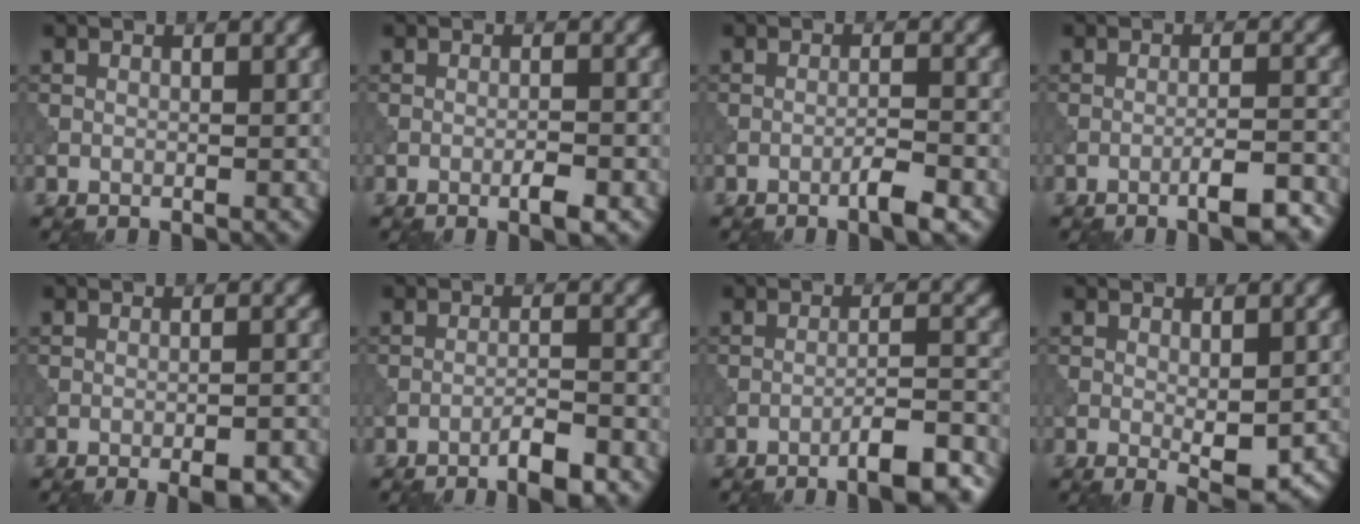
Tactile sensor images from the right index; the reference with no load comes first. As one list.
[{"total": 1.9, "force": [-1.0, 0.2, 1.6], "torque": [-0.026, 0.005, -0.017]}, {"total": 2.3, "force": [-1.3, 0.1, 1.9], "torque": [-0.031, 0.008, -0.027]}, {"total": 4.6, "force": [-2.8, 0.9, 3.5], "torque": [-0.052, 0.008, -0.042]}, {"total": 4.3, "force": [-3.0, 1.1, 2.9], "torque": [-0.047, 0.009, -0.035]}, {"total": 3.0, "force": [-2.1, 0.3, 2.1], "torque": [-0.035, 0.010, -0.040]}, {"total": 6.0, "force": [-4.2, 1.2, 4.1], "torque": [-0.054, 0.013, -0.063]}, {"total": 3.7, "force": [-0.7, 1.4, 3.4], "torque": [-0.050, -0.012, -0.003]}]